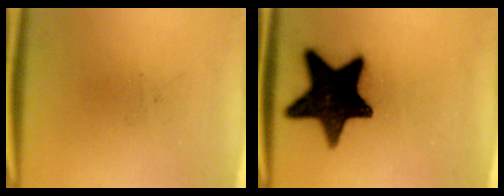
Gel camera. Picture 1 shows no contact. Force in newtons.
{"total": 17.8}